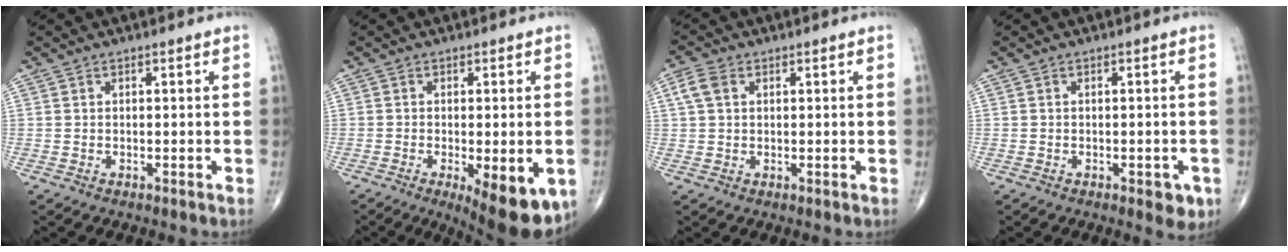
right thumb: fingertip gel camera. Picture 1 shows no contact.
{"total": 12.5, "force": [-5.1, 4.5, 10.5], "torque": [-0.120, -0.011, -0.062]}
{"total": 3.7, "force": [1.2, 2.5, 2.4], "torque": [-0.058, 0.011, 0.023]}
{"total": 3.6, "force": [-1.6, 1.6, 2.8], "torque": [-0.017, 0.001, -0.015]}